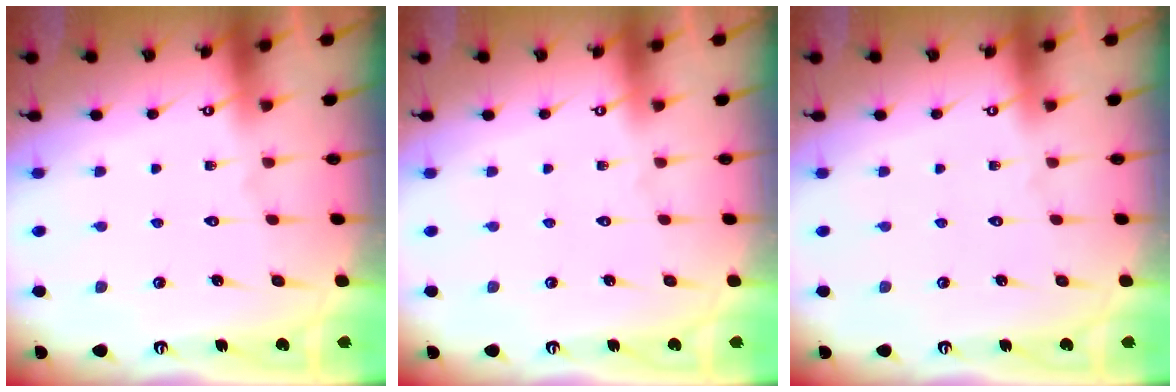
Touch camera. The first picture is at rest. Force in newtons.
{"total": 0.0}
{"total": 0.0}